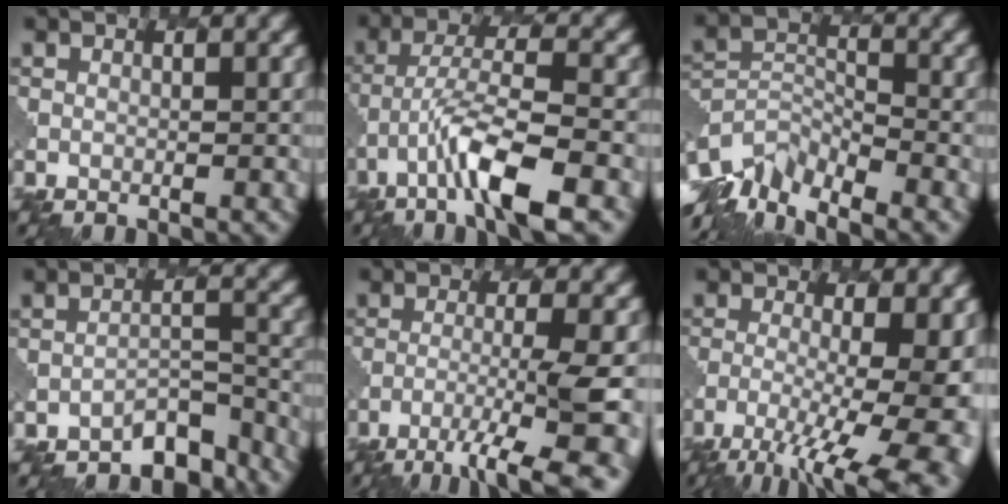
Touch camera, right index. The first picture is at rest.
{"total": 6.9, "force": [-3.7, 1.5, 5.7], "torque": [-0.106, 0.008, -0.075]}
{"total": 6.3, "force": [-5.0, 2.7, 2.6], "torque": [-0.047, -0.010, -0.108]}
{"total": 4.8, "force": [-4.4, 1.4, 1.5], "torque": [-0.018, 0.001, -0.067]}
{"total": 7.8, "force": [-4.5, 1.3, 6.3], "torque": [-0.098, -0.003, -0.074]}
{"total": 12.4, "force": [-4.6, 4.5, 10.6], "torque": [-0.163, -0.013, -0.068]}